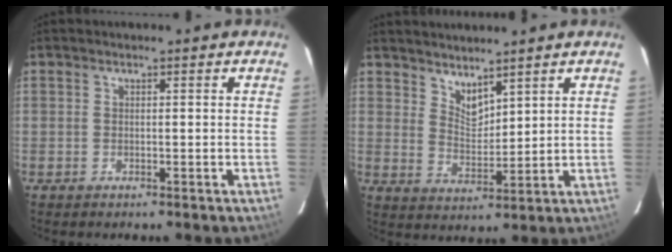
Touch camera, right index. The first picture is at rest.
{"total": 5.2, "force": [4.4, 1.8, 2.1], "torque": [-0.031, -0.007, 0.084]}